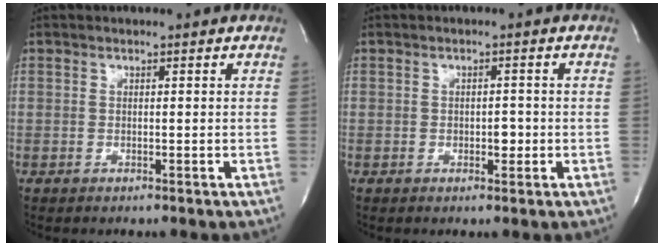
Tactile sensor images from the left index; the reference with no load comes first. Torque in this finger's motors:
{"motor_torque": [-0.30, 0.12, 0.00, 0.00]}